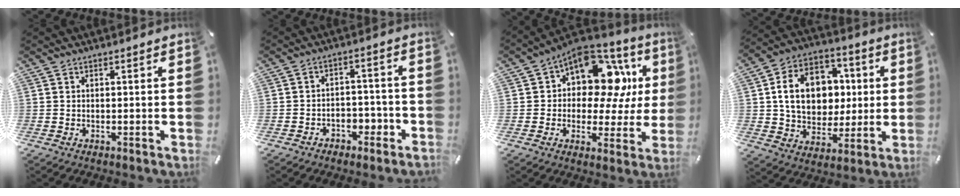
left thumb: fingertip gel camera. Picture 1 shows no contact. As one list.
[{"total": 4.2, "force": [-2.7, 3.1, 1.1], "torque": [-0.018, 0.012, -0.050]}, {"total": 14.5, "force": [6.3, 9.0, 9.5], "torque": [-0.126, -0.058, 0.105]}, {"total": 15.8, "force": [1.7, 13.0, 8.9], "torque": [-0.152, 0.012, 0.037]}]